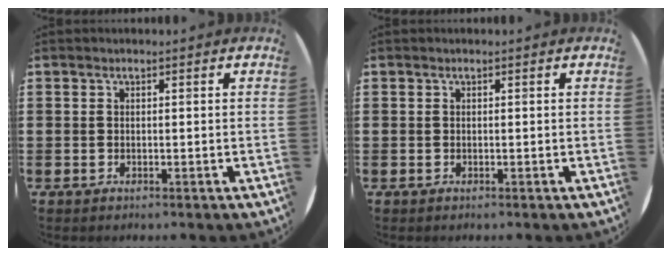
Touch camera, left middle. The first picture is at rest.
{"total": 0.0}